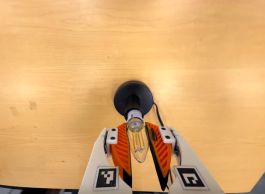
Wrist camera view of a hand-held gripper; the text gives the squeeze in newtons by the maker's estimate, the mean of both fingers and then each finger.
{"total": 11.4, "left": 11.1, "right": 11.7}